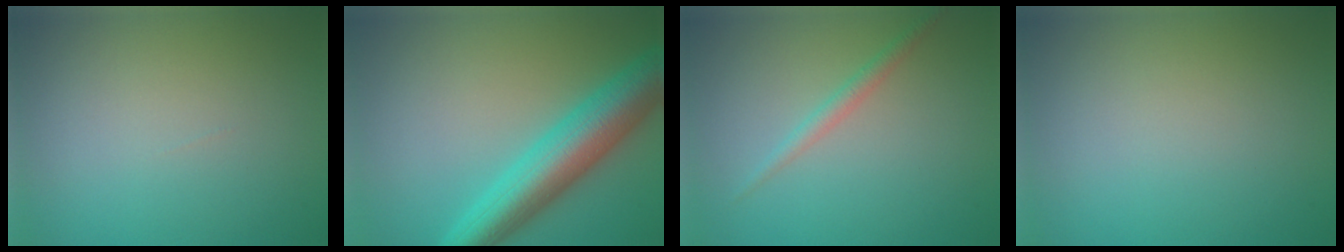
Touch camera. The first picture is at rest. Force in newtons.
{"total": 7.7, "press": 7.7, "slide": 0.2}
{"total": 1.5, "press": 1.5, "slide": 0.0}
{"total": 0.0}